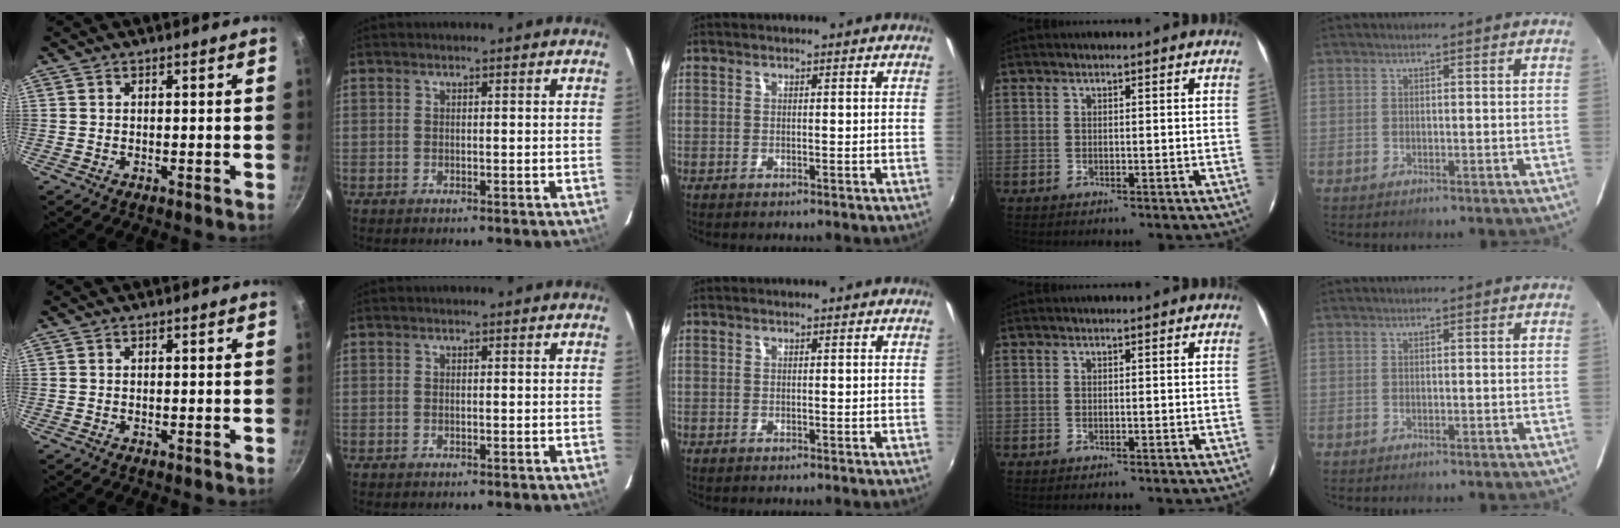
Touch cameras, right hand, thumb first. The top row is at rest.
{}